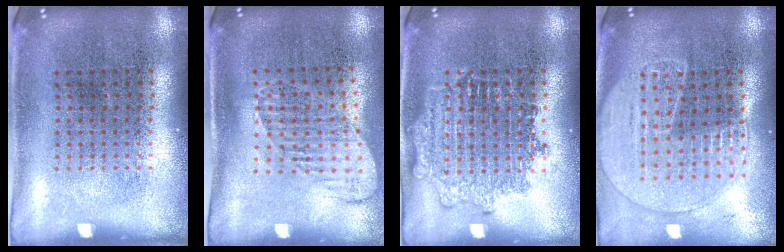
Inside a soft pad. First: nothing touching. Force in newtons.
{"total": 1.4, "press": 1.1, "slide": 0.8}
{"total": 2.4, "press": 2.4, "slide": 0.3}
{"total": 1.8, "press": 1.6, "slide": 0.7}